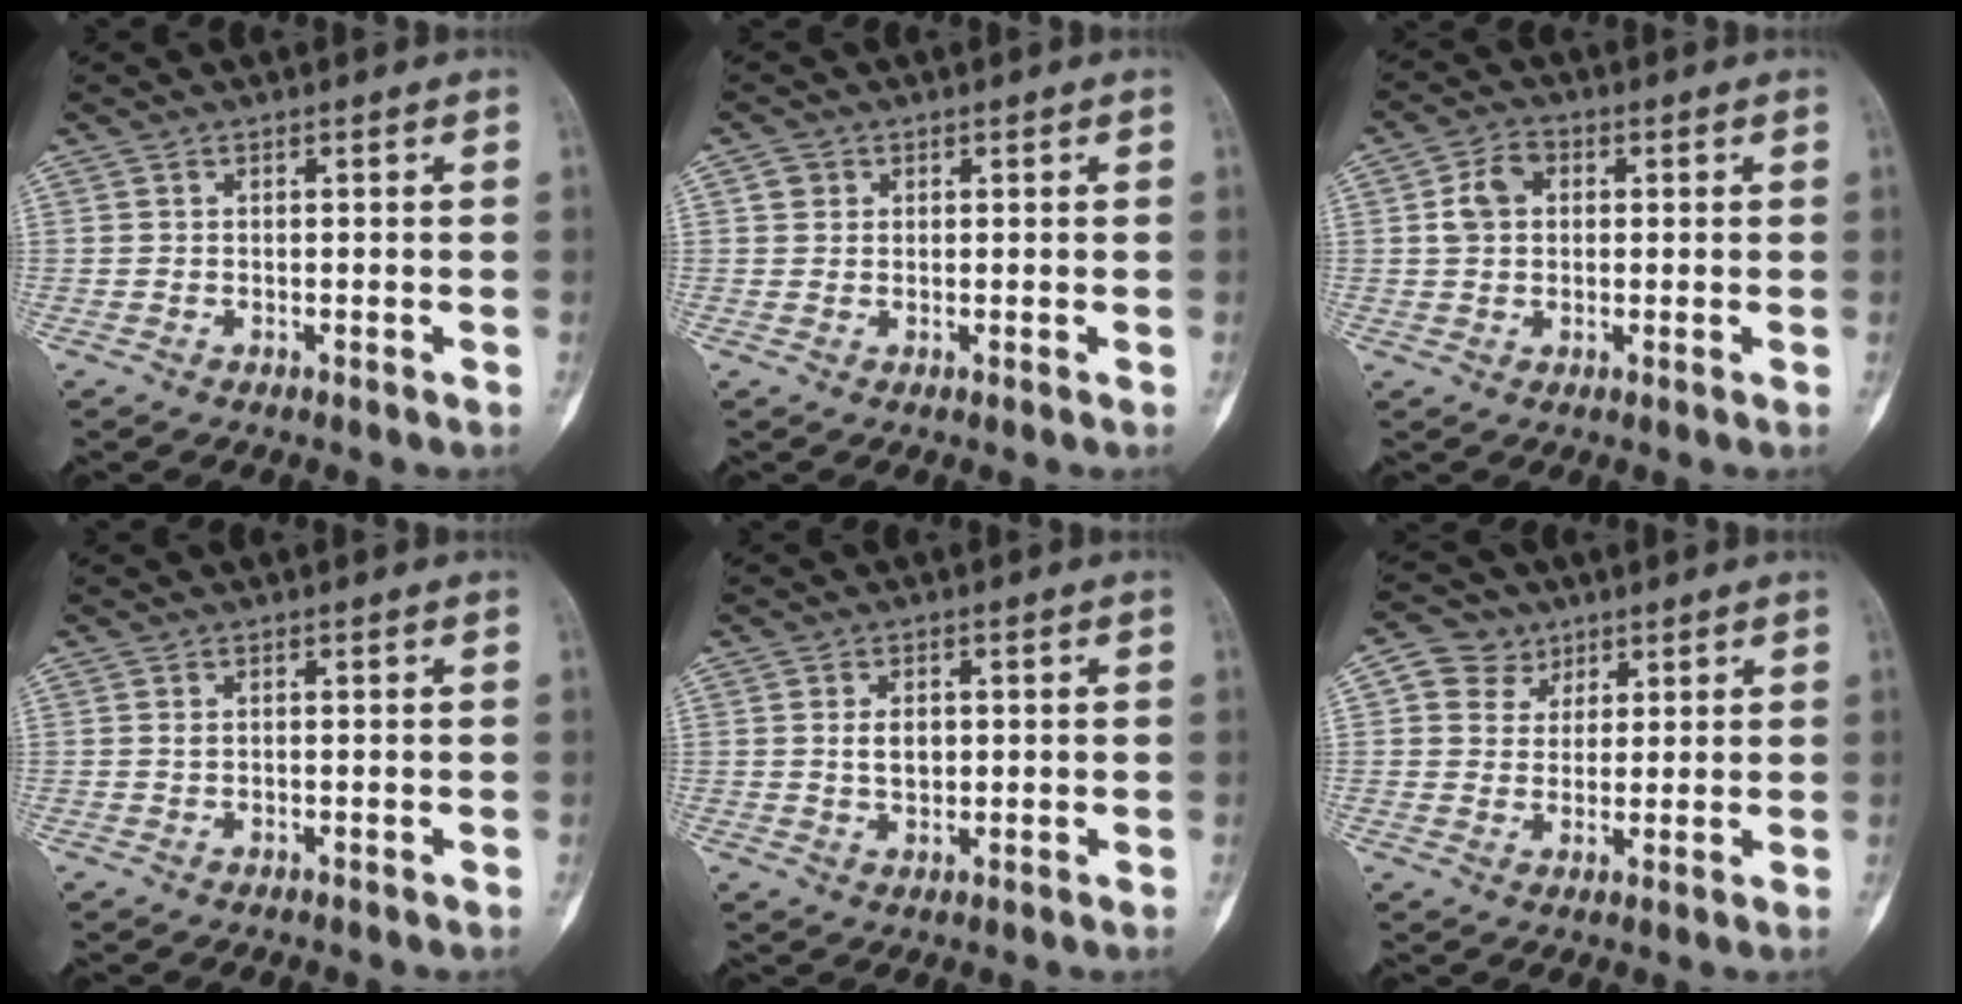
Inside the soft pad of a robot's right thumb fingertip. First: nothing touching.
{"total": 1.8, "force": [0.6, 1.6, 0.4], "torque": [0.004, 0.000, 0.007]}
{"total": 5.4, "force": [1.0, 4.2, 3.3], "torque": [-0.054, 0.012, 0.013]}
{"total": 0.6, "force": [0.2, 0.4, 0.4], "torque": [-0.008, 0.004, 0.004]}
{"total": 3.7, "force": [0.6, 2.5, 2.7], "torque": [-0.030, -0.003, 0.013]}
{"total": 6.6, "force": [3.0, 5.6, 1.7], "torque": [0.000, -0.007, 0.048]}